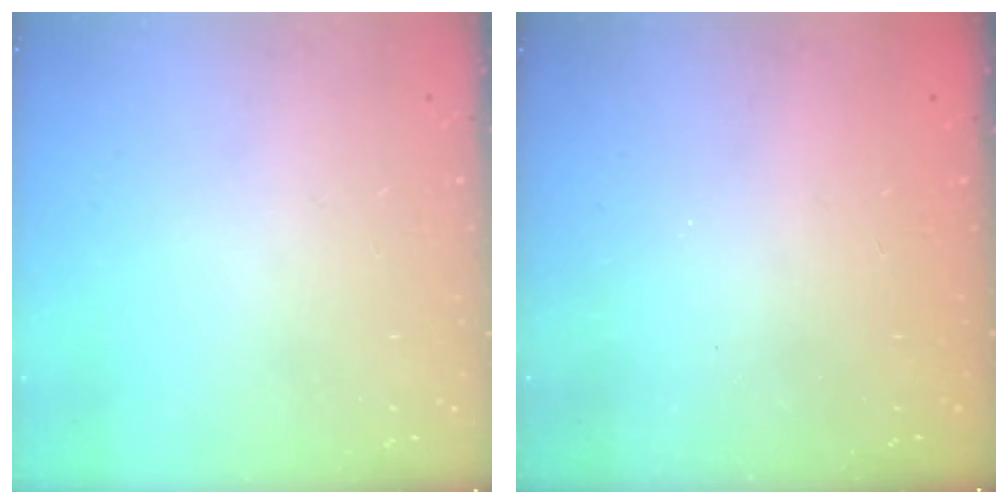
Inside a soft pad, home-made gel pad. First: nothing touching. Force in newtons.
{"total": 2.5, "press": 2.4, "slide": 0.8}